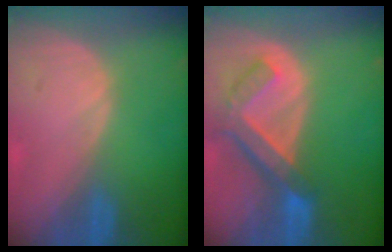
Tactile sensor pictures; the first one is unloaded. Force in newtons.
{"total": 7.4, "press": 6.4, "slide": 3.6}